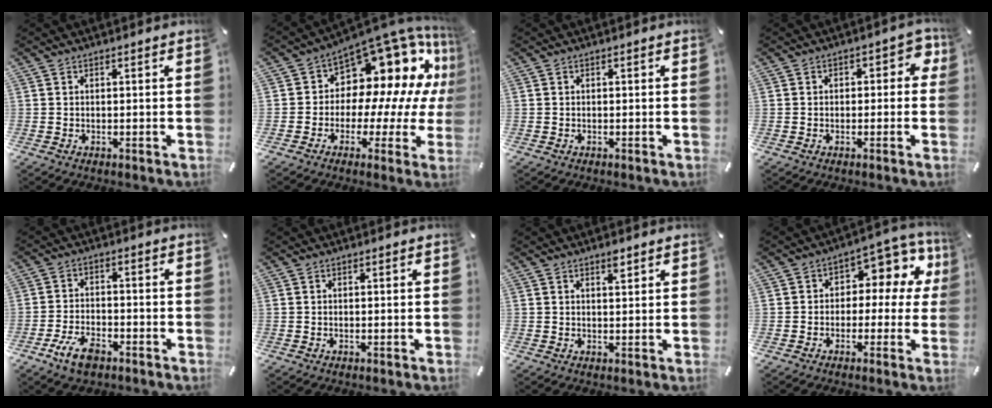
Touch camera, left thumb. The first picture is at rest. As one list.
[{"total": 14.0, "force": [8.3, 8.5, 7.5], "torque": [-0.114, -0.092, 0.141]}, {"total": 0.0}, {"total": 4.1, "force": [-0.2, 2.9, 3.0], "torque": [-0.033, 0.007, -0.011]}, {"total": 7.6, "force": [-4.4, 3.9, 4.8], "torque": [-0.103, 0.016, -0.081]}, {"total": 0.0}, {"total": 2.2, "force": [1.5, 0.8, 1.5], "torque": [-0.023, -0.002, 0.025]}, {"total": 8.9, "force": [1.7, 6.2, 6.2], "torque": [-0.073, -0.011, 0.026]}]